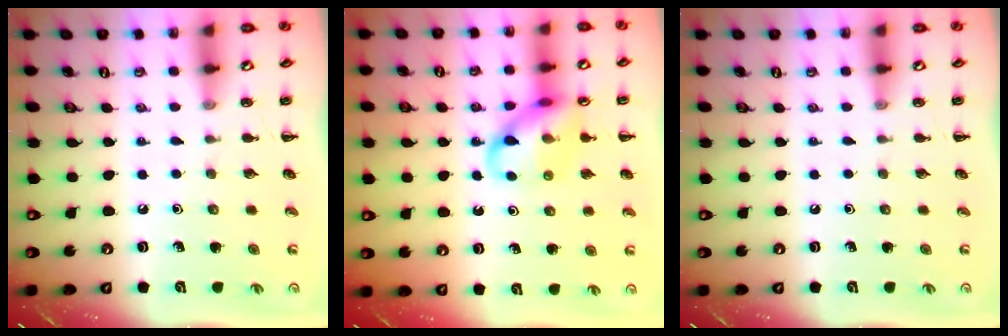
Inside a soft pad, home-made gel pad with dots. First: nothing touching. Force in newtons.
{"total": 12.5, "press": 12.5, "slide": 1.2}
{"total": 0.0}